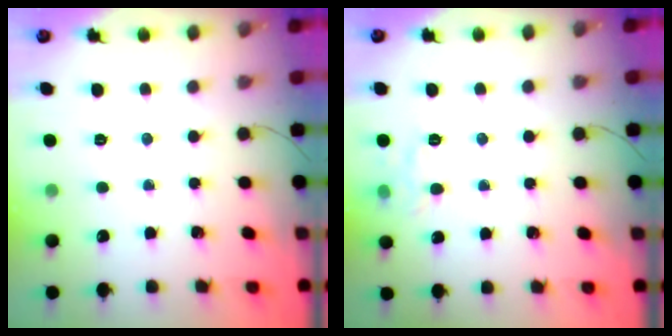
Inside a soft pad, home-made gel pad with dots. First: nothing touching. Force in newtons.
{"total": 8.1, "press": 8.0, "slide": 1.0}